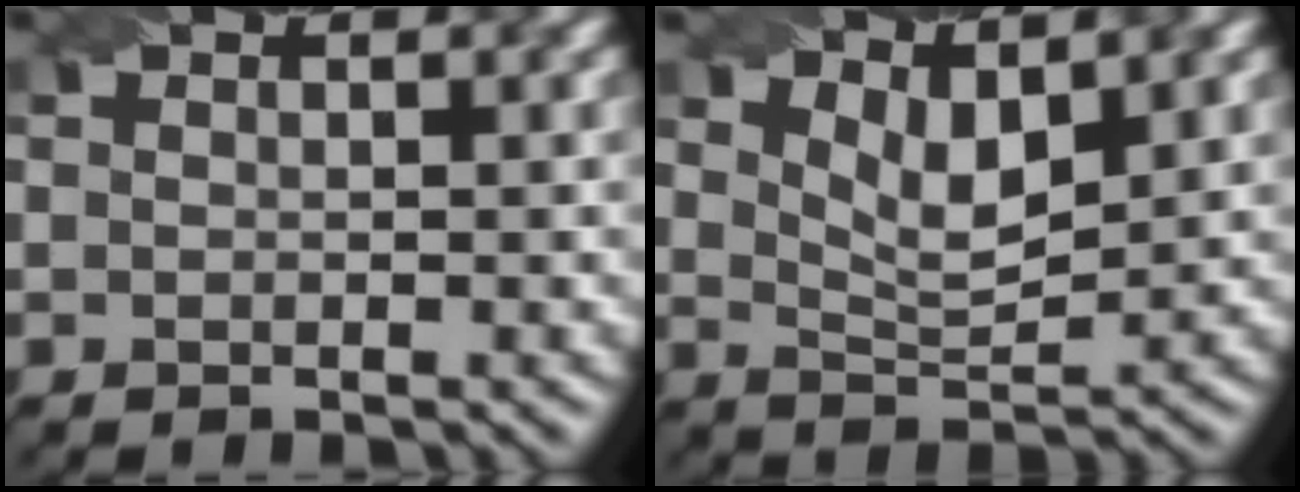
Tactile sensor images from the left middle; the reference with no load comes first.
{"total": 3.5, "force": [2.0, 1.4, 2.6], "torque": [-0.054, -0.007, 0.036]}